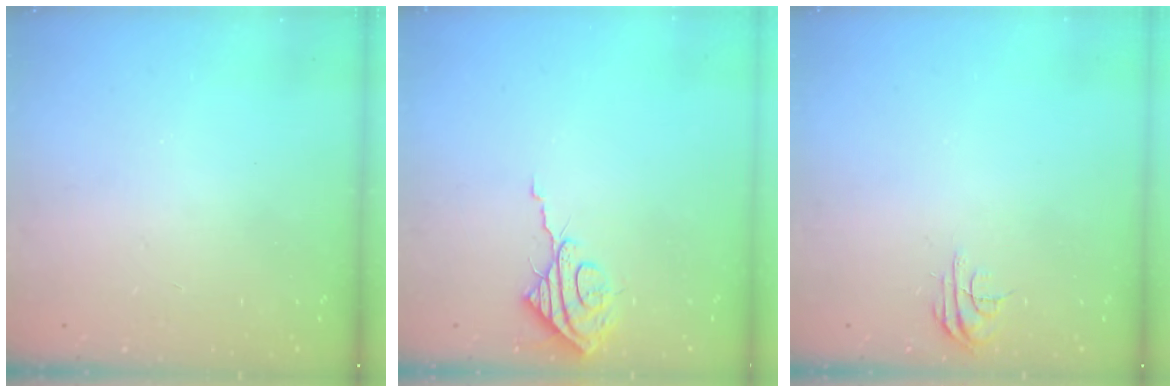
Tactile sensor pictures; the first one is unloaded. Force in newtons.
{"total": 8.4, "press": 8.4, "slide": 0.2}
{"total": 4.5, "press": 4.5, "slide": 0.4}